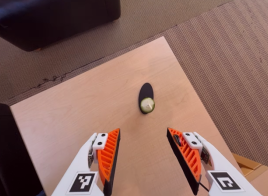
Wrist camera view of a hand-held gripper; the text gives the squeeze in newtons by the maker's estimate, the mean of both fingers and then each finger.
{"total": 0.6, "left": 1.1, "right": 0.1}